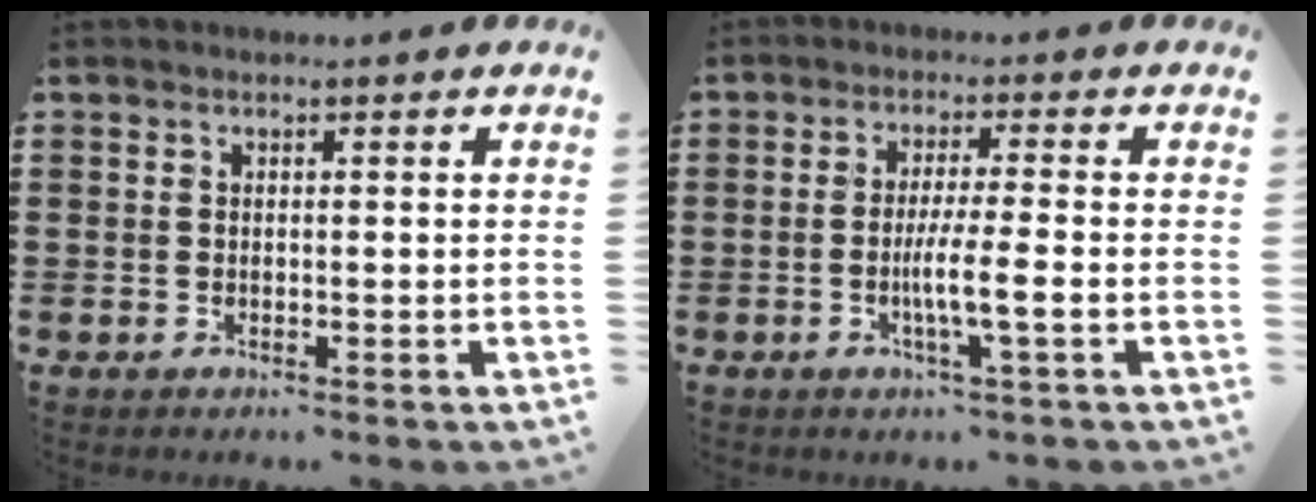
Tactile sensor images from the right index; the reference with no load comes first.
{"total": 5.4, "force": [-1.4, -0.1, 5.2], "torque": [-0.097, -0.012, -0.028]}